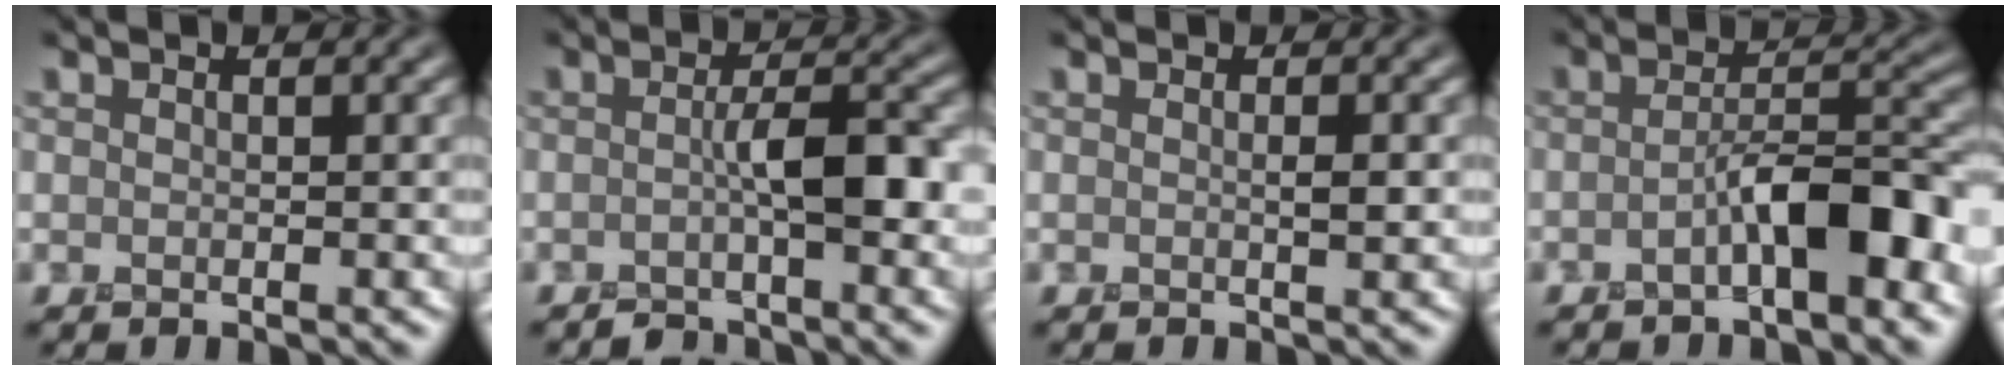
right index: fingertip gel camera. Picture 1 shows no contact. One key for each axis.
{"total": 3.0, "fx": -1.2, "fy": 0.7, "fz": 2.6, "tx": -0.037, "ty": 0.019, "tz": -0.024}
{"total": 0.7, "fx": 0.1, "fy": 0.0, "fz": 0.7, "tx": -0.012, "ty": 0.003, "tz": 0.001}
{"total": 4.8, "fx": -2.1, "fy": 1.5, "fz": 4.1, "tx": -0.071, "ty": 0.022, "tz": -0.035}